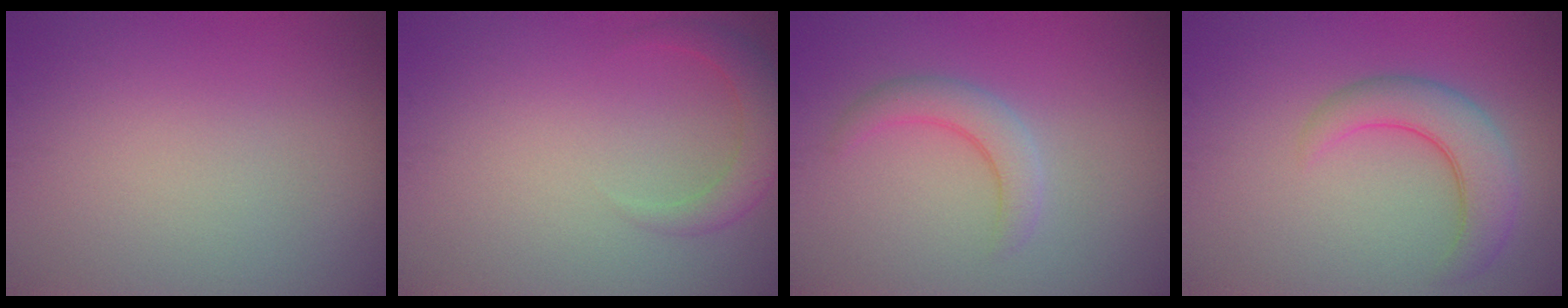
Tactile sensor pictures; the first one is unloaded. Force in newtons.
{"total": 2.3, "press": 2.3, "slide": 0.2}
{"total": 2.7, "press": 2.7, "slide": 0.2}
{"total": 4.3, "press": 4.3, "slide": 0.3}